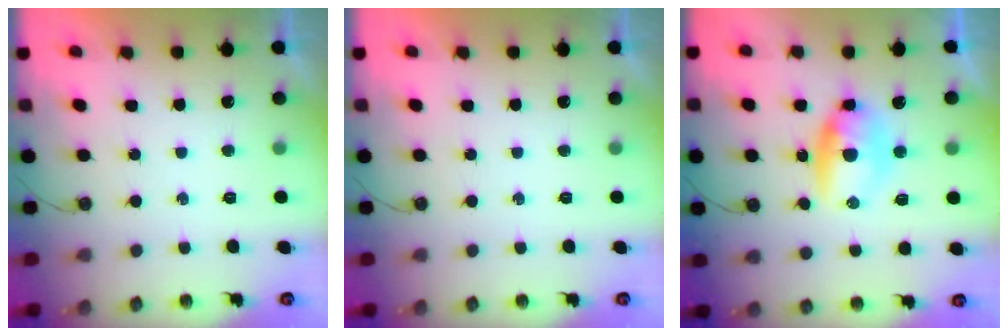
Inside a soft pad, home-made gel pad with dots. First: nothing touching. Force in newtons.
{"total": 0.0}
{"total": 7.5, "press": 7.4, "slide": 0.9}